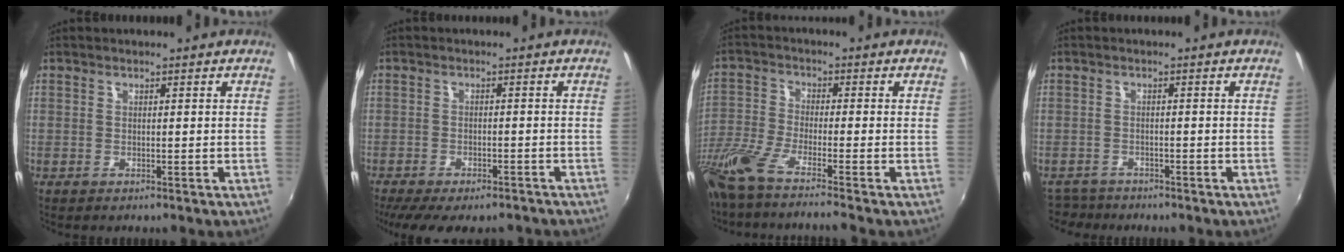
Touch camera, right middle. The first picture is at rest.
{"total": 11.2, "force": [-8.8, 3.8, 5.8], "torque": [-0.130, -0.031, -0.132]}
{"total": 10.5, "force": [-8.7, -0.9, 5.8], "torque": [-0.123, -0.045, -0.160]}
{"total": 3.7, "force": [-3.3, 1.5, 0.1], "torque": [-0.017, -0.006, -0.060]}